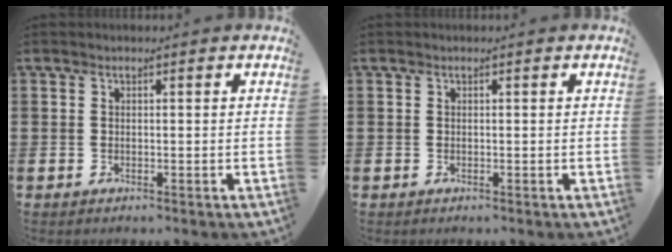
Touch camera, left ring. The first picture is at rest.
{"total": 0.0}